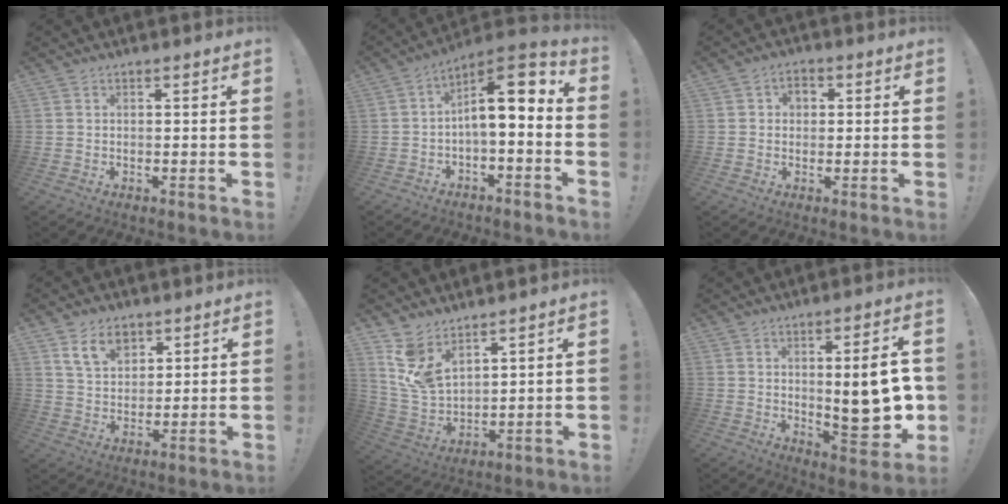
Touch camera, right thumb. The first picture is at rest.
{"total": 10.0, "force": [0.7, 3.8, 9.2], "torque": [-0.130, -0.008, 0.011]}
{"total": 3.1, "force": [0.5, 2.6, 1.5], "torque": [-0.018, -0.001, 0.006]}
{"total": 9.5, "force": [5.9, 6.1, 4.2], "torque": [-0.067, -0.023, 0.113]}
{"total": 9.6, "force": [7.1, 5.0, 4.0], "torque": [-0.094, -0.048, 0.148]}
{"total": 17.1, "force": [-0.1, 5.7, 16.1], "torque": [-0.192, -0.014, 0.008]}